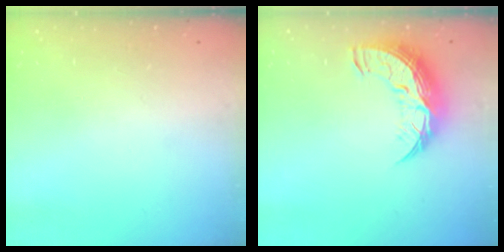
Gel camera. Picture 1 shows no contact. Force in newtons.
{"total": 11.5, "press": 11.4, "slide": 0.7}